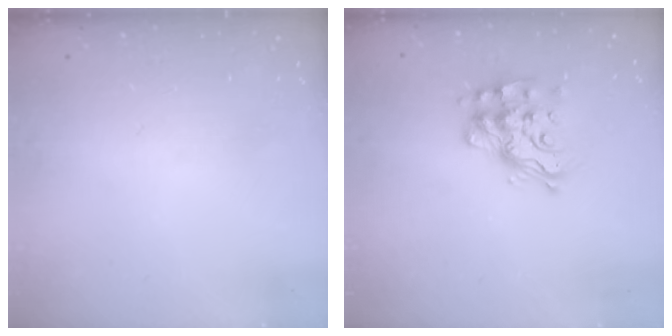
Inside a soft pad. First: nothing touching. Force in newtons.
{"total": 15.1, "press": 15.1, "slide": 0.9}